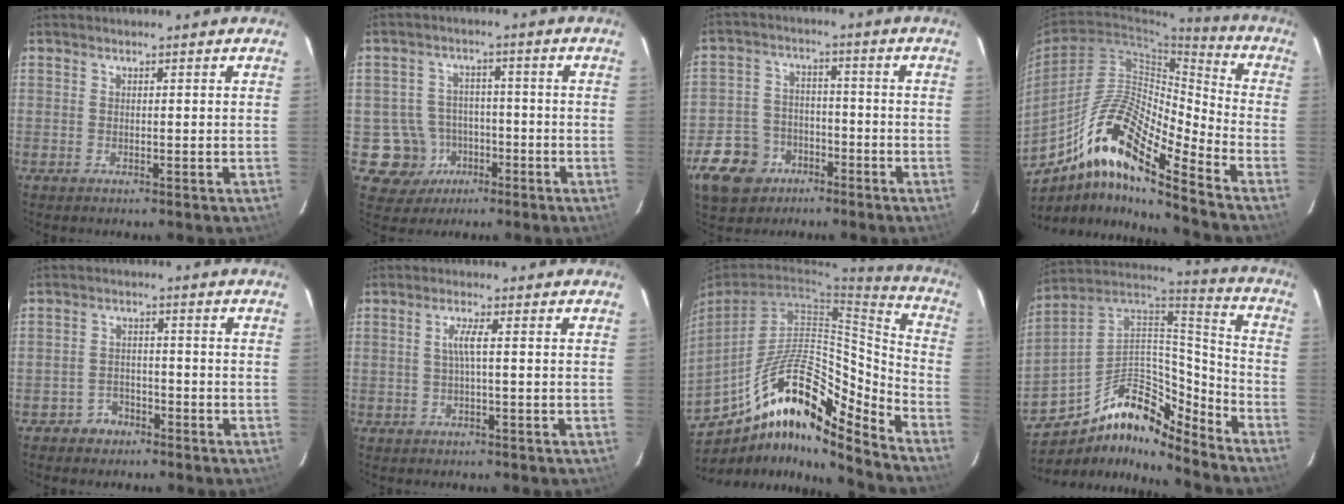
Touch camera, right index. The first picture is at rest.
{"total": 7.7, "force": [-3.2, 7.0, 0.1], "torque": [-0.018, 0.031, -0.040]}
{"total": 11.6, "force": [-6.3, 9.0, 3.6], "torque": [-0.116, 0.019, -0.089]}
{"total": 17.0, "force": [-11.1, 2.8, 12.5], "torque": [-0.218, 0.000, -0.217]}
{"total": 3.8, "force": [-2.8, 2.5, 0.5], "torque": [-0.018, 0.011, -0.044]}
{"total": 2.4, "force": [-0.1, -0.3, 2.3], "torque": [-0.046, 0.002, -0.002]}
{"total": 19.1, "force": [-11.5, 5.4, 14.3], "torque": [-0.256, 0.001, -0.210]}
{"total": 17.1, "force": [-11.5, 7.6, 10.1], "torque": [-0.190, 0.021, -0.204]}